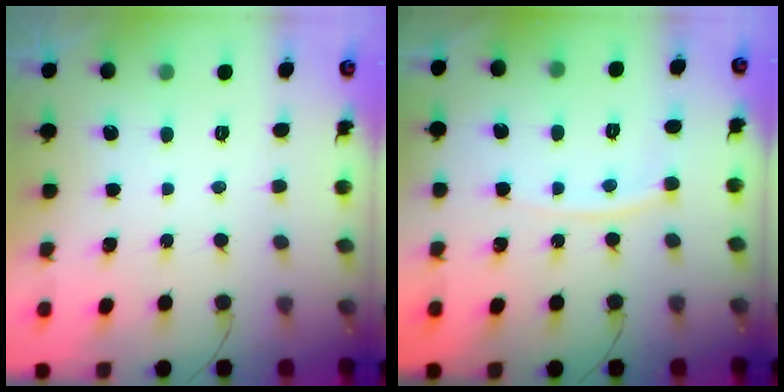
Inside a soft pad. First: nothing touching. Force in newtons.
{"total": 4.6, "press": 4.5, "slide": 0.7}